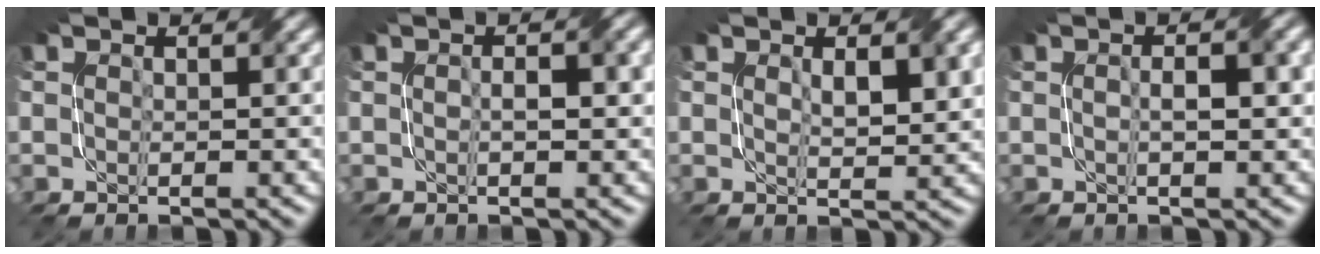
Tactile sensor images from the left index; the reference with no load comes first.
{"total": 2.0, "force": [0.0, 0.5, 1.9], "torque": [-0.031, 0.002, 0.000]}
{"total": 3.0, "force": [0.9, 1.0, 2.6], "torque": [-0.046, -0.002, 0.021]}
{"total": 2.6, "force": [0.1, 0.7, 2.5], "torque": [-0.035, 0.001, -0.002]}